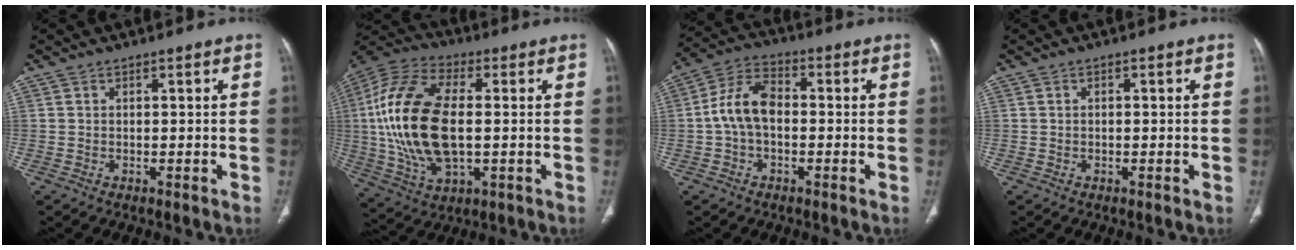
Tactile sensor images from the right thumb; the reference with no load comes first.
{"total": 22.2, "force": [0.1, 11.4, 19.1], "torque": [-0.405, 0.004, 0.004]}
{"total": 8.9, "force": [-0.7, 5.6, 7.0], "torque": [-0.129, 0.029, -0.023]}
{"total": 0.5, "force": [0.0, 0.3, 0.5], "torque": [-0.012, 0.004, 0.002]}